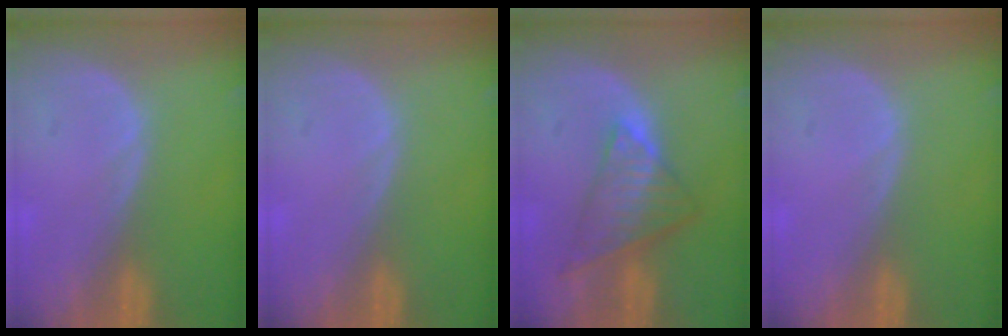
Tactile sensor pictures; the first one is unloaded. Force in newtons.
{"total": 0.0}
{"total": 7.2, "press": 6.5, "slide": 3.2}
{"total": 0.0}